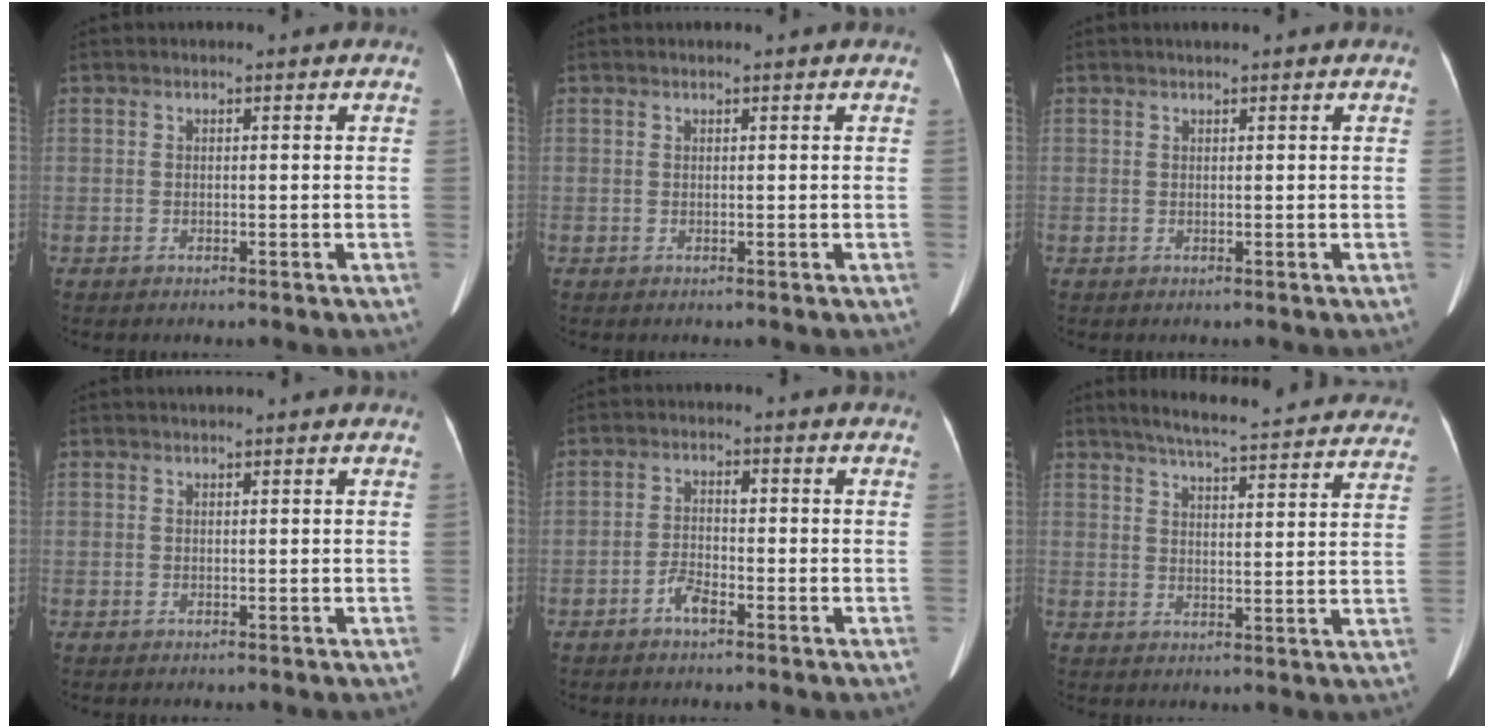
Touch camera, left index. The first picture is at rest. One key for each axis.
{"total": 0.0}
{"total": 0.7, "fx": 0.5, "fy": -0.1, "fz": 0.4, "tx": -0.007, "ty": 0.005, "tz": 0.011}
{"total": 0.6, "fx": 0.5, "fy": -0.1, "fz": 0.3, "tx": -0.006, "ty": 0.007, "tz": 0.012}
{"total": 3.2, "fx": -2.1, "fy": 1.2, "fz": 2.2, "tx": -0.045, "ty": 0.007, "tz": -0.040}
{"total": 24.5, "fx": 22.5, "fy": 2.9, "fz": 9.1, "tx": -0.132, "ty": -0.031, "tz": 0.270}